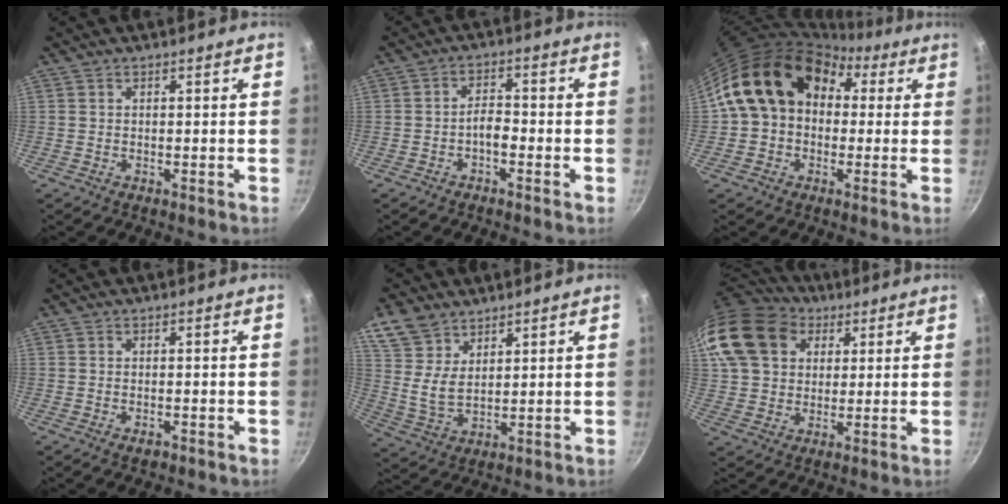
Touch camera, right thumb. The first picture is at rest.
{"total": 3.2, "force": [-1.7, 1.4, 2.3], "torque": [-0.037, 0.021, -0.032]}
{"total": 16.8, "force": [2.8, 13.2, 9.9], "torque": [-0.136, 0.045, 0.035]}
{"total": 1.6, "force": [-0.8, 0.9, 1.1], "torque": [-0.019, 0.001, -0.013]}
{"total": 8.9, "force": [5.9, 5.3, 4.1], "torque": [-0.063, -0.020, 0.123]}
{"total": 18.7, "force": [6.9, 14.5, 9.6], "torque": [-0.189, 0.017, 0.122]}